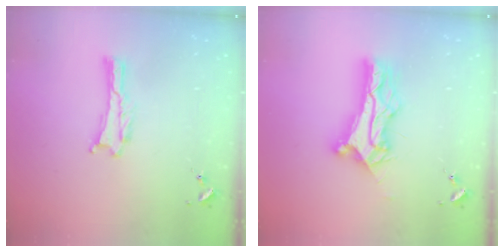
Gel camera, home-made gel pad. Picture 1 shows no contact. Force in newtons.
{"total": 11.0, "press": 11.0, "slide": 0.9}